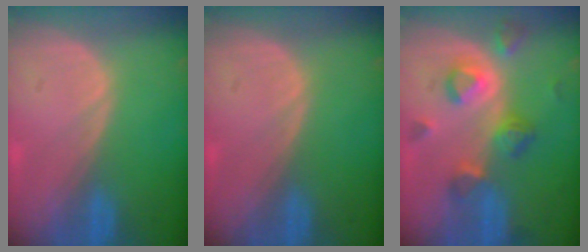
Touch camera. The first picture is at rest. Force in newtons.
{"total": 0.0}
{"total": 7.2, "press": 7.1, "slide": 1.0}